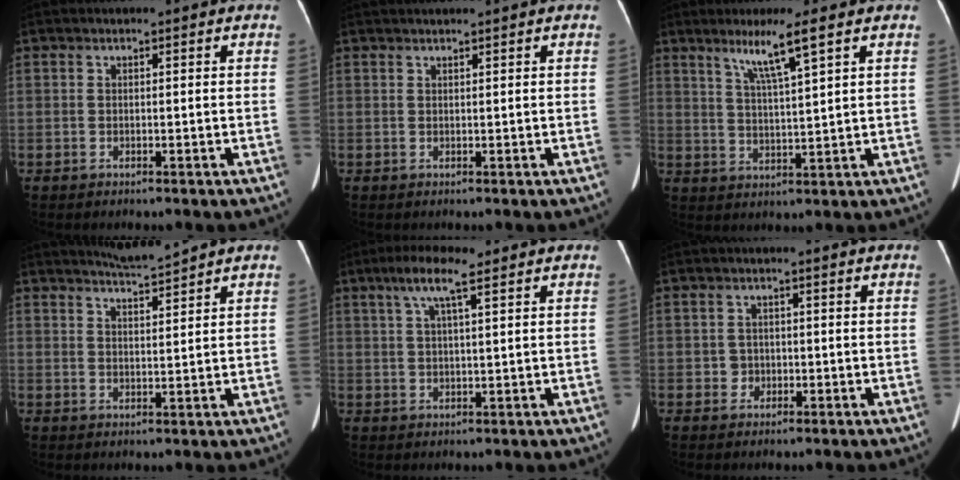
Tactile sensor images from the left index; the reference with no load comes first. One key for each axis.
{"total": 4.1, "fx": 3.7, "fy": -0.2, "fz": 1.7, "tx": -0.018, "ty": 0.030, "tz": 0.052}
{"total": 6.3, "fx": 3.8, "fy": -0.8, "fz": 4.9, "tx": -0.095, "ty": -0.007, "tz": 0.074}
{"total": 3.7, "fx": 3.5, "fy": -0.9, "fz": 0.7, "tx": -0.016, "ty": -0.008, "tz": 0.065}
{"total": 6.1, "fx": 3.5, "fy": 0.6, "fz": 4.9, "tx": -0.100, "ty": 0.013, "tz": 0.065}
{"total": 1.7, "fx": -0.4, "fy": 1.7, "fz": 0.2, "tx": 0.001, "ty": 0.005, "tz": -0.006}